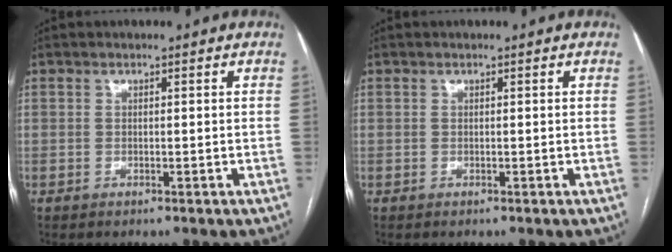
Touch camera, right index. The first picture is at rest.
{"total": 0.0}